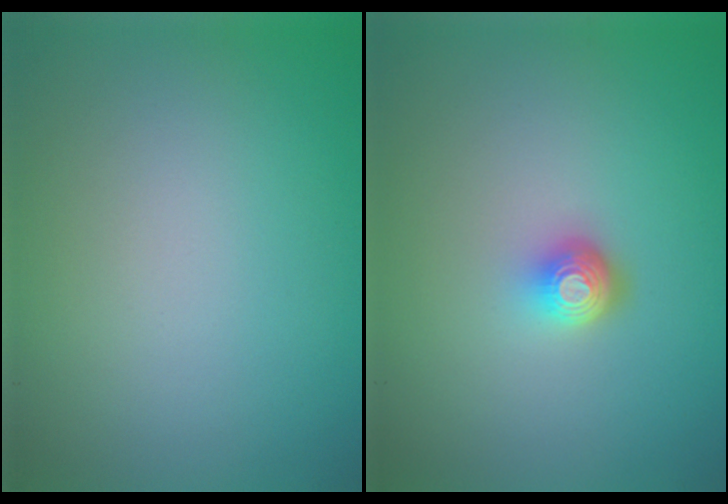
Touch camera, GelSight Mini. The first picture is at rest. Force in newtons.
{"total": 2.2, "press": 1.5, "slide": 1.6}